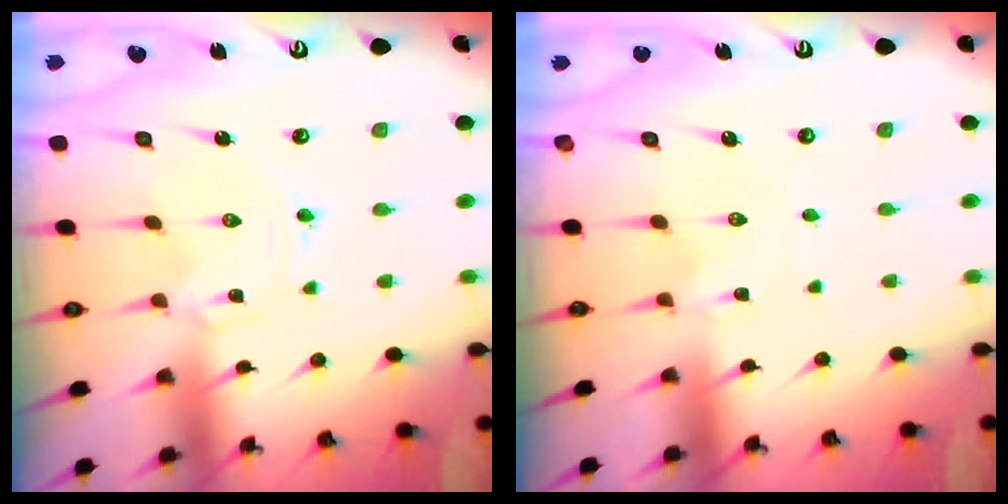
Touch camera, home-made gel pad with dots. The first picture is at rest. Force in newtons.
{"total": 0.0}